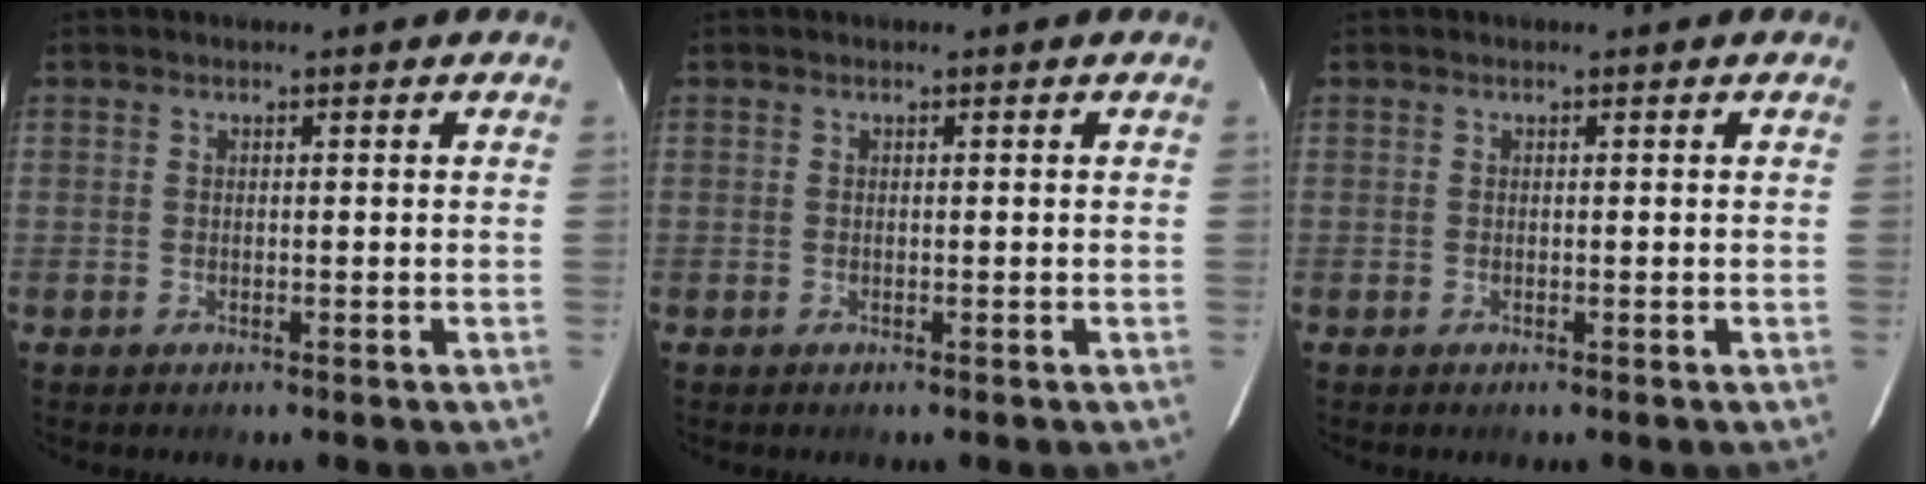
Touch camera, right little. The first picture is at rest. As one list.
[{"total": 0.0}, {"total": 0.0}]